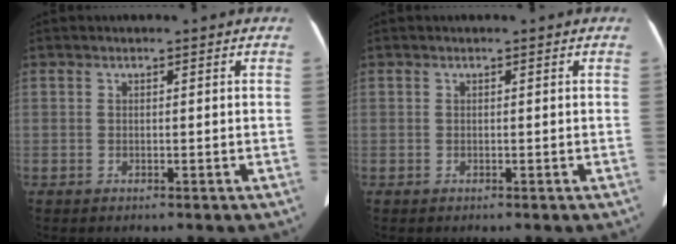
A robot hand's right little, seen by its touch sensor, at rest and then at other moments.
{"total": 0.0}